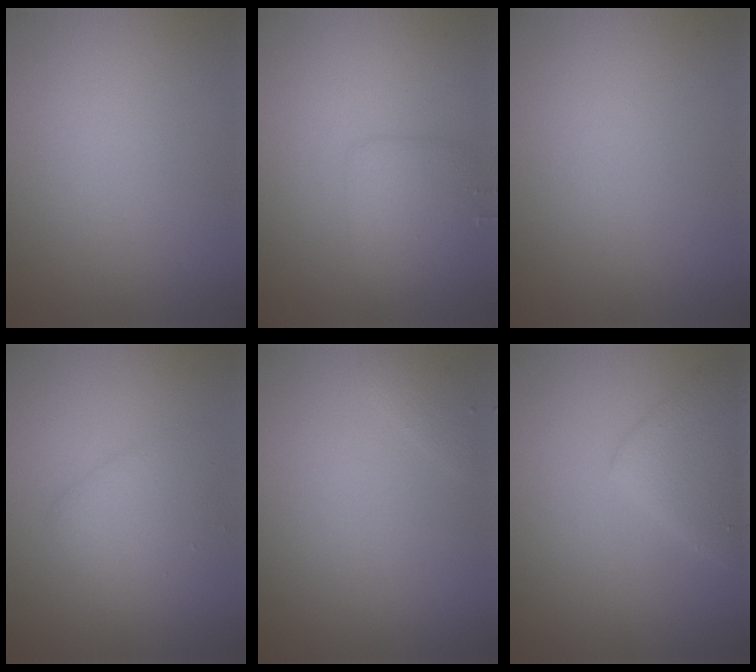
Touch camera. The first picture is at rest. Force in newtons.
{"total": 2.6, "press": 2.6, "slide": 0.0}
{"total": 0.0}
{"total": 2.9, "press": 2.9, "slide": 0.0}
{"total": 0.8, "press": 0.8, "slide": 0.1}
{"total": 3.4, "press": 3.4, "slide": 0.2}